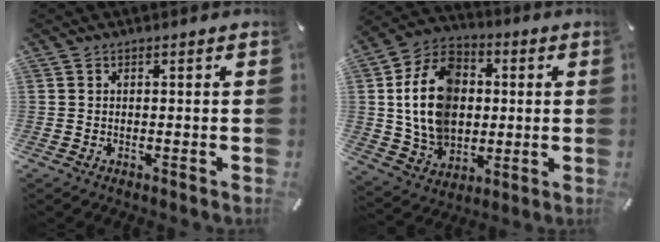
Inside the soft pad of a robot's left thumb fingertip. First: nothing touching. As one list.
[{"total": 16.8, "force": [0.9, 13.7, 9.7], "torque": [-0.209, 0.015, 0.022]}]